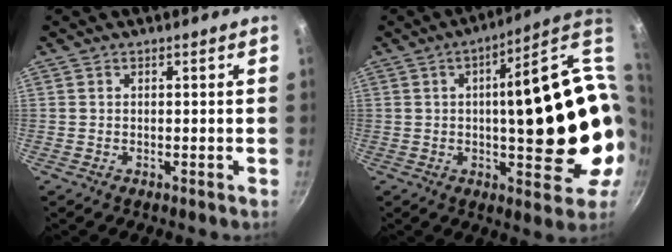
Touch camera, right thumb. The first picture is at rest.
{"total": 23.8, "force": [0.7, 8.2, 22.3], "torque": [-0.266, 0.007, 0.019]}